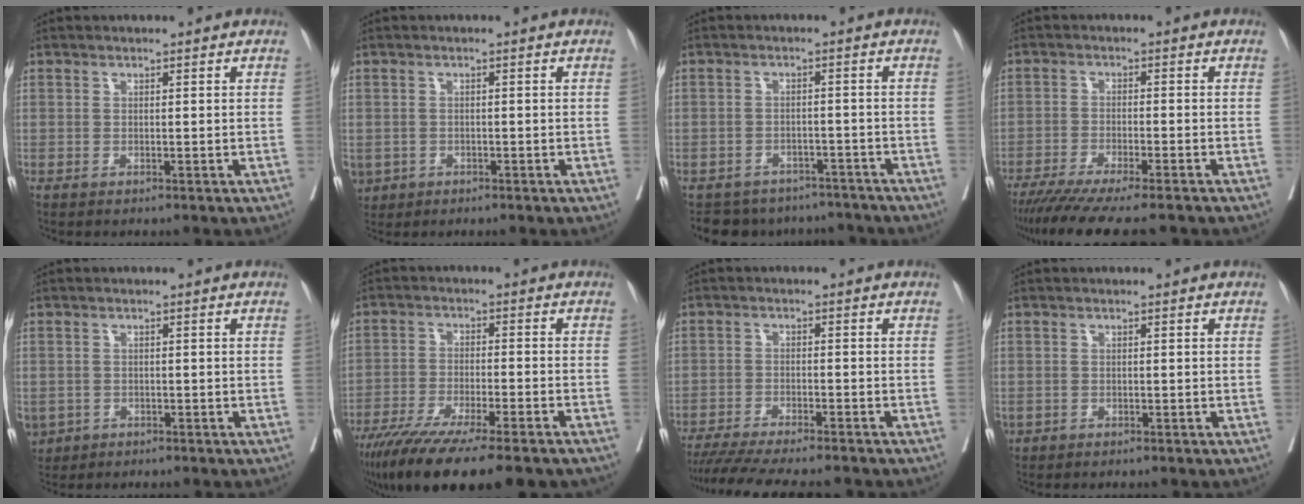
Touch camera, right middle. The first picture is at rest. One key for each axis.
{"total": 4.0, "fx": -1.9, "fy": 3.3, "fz": 1.3, "tx": -0.031, "ty": -0.002, "tz": -0.029}
{"total": 9.6, "fx": -8.6, "fy": 4.2, "fz": 0.9, "tx": -0.007, "ty": 0.017, "tz": -0.103}
{"total": 13.7, "fx": -11.6, "fy": 0.5, "fz": 7.2, "tx": -0.101, "ty": -0.035, "tz": -0.177}
{"total": 4.9, "fx": -2.2, "fy": 4.1, "fz": 1.6, "tx": -0.043, "ty": -0.003, "tz": -0.032}
{"total": 17.3, "fx": -13.4, "fy": 1.6, "fz": 10.9, "tx": -0.163, "ty": -0.043, "tz": -0.212}
{"total": 13.9, "fx": -12.3, "fy": 1.3, "fz": 6.4, "tx": -0.098, "ty": -0.023, "tz": -0.179}
{"total": 0.6, "fx": 0.0, "fy": 0.4, "fz": 0.4, "tx": -0.011, "ty": 0.003, "tz": 0.003}